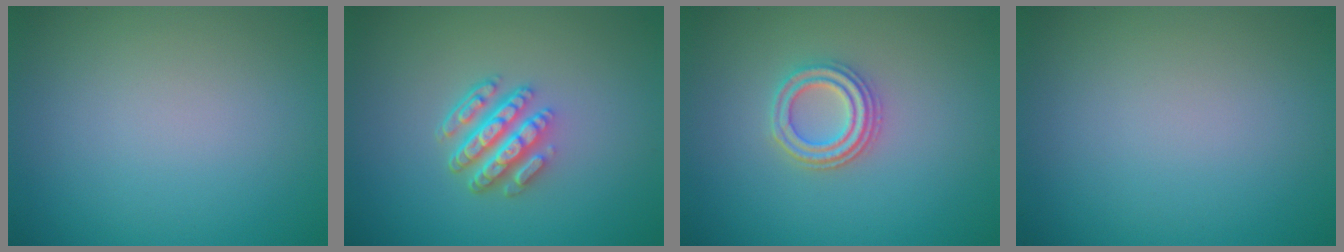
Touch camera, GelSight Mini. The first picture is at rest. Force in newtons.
{"total": 4.8, "press": 3.6, "slide": 3.2}
{"total": 2.9, "press": 2.7, "slide": 1.2}
{"total": 0.0}